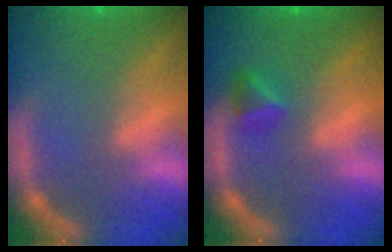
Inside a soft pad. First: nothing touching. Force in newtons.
{"total": 1.9}